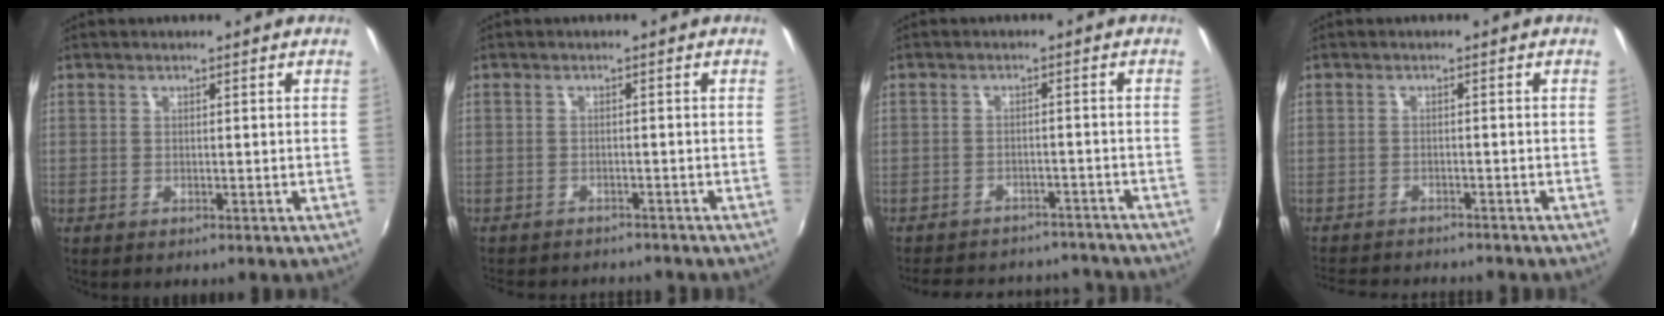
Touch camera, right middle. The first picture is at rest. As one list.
[{"total": 7.3, "force": [-6.7, 1.6, 2.1], "torque": [-0.057, -0.014, -0.098]}, {"total": 17.2, "force": [-15.1, 6.1, 5.6], "torque": [-0.125, 0.022, -0.188]}, {"total": 8.5, "force": [-7.8, 1.6, 2.7], "torque": [-0.073, -0.013, -0.122]}]